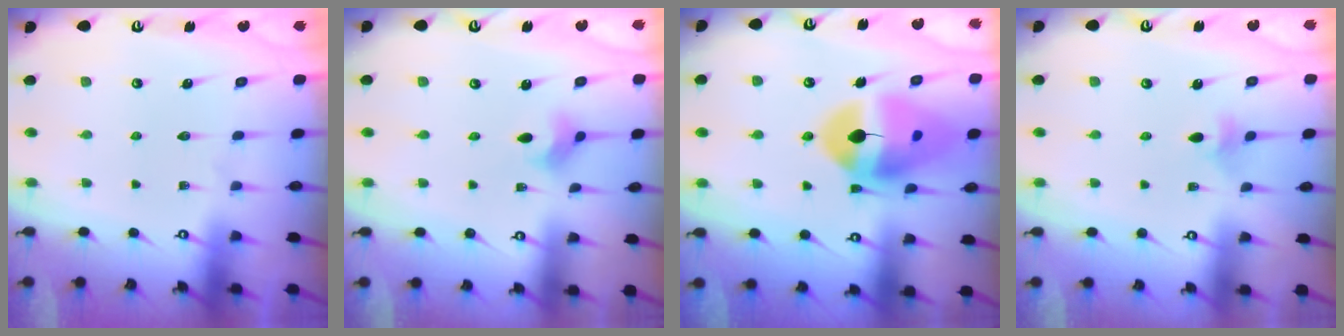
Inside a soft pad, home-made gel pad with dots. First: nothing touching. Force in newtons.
{"total": 2.9, "press": 2.9, "slide": 0.4}
{"total": 17.0, "press": 16.9, "slide": 1.8}
{"total": 3.3, "press": 3.2, "slide": 0.6}